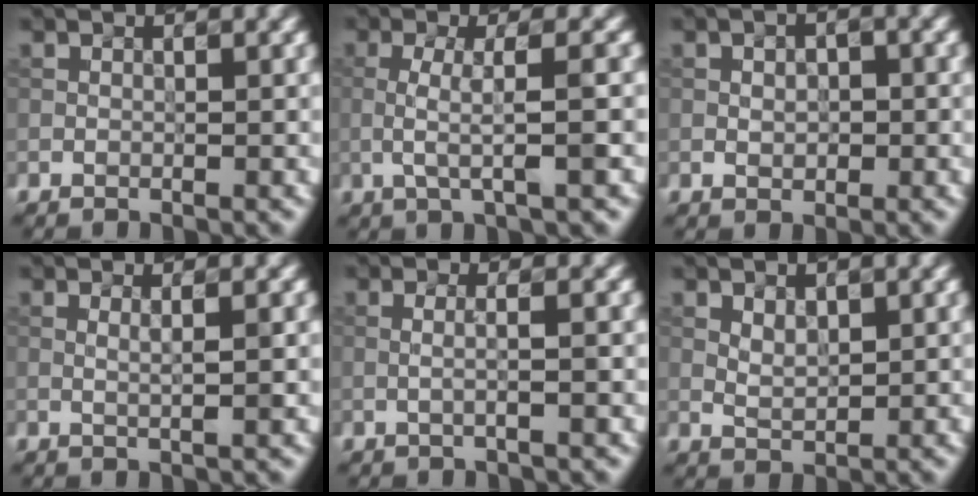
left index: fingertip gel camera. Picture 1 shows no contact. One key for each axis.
{"total": 3.2, "fx": -0.5, "fy": 0.5, "fz": 3.1, "tx": -0.061, "ty": 0.004, "tz": -0.005}
{"total": 1.6, "fx": -0.1, "fy": 1.0, "fz": 1.3, "tx": -0.024, "ty": 0.006, "tz": 0.004}
{"total": 1.5, "fx": 0.3, "fy": 0.3, "fz": 1.5, "tx": -0.027, "ty": 0.006, "tz": 0.006}
{"total": 1.5, "fx": 0.0, "fy": 0.3, "fz": 1.5, "tx": -0.024, "ty": -0.001, "tz": -0.002}
{"total": 1.2, "fx": 0.8, "fy": 0.6, "fz": 0.5, "tx": -0.021, "ty": 0.001, "tz": 0.026}